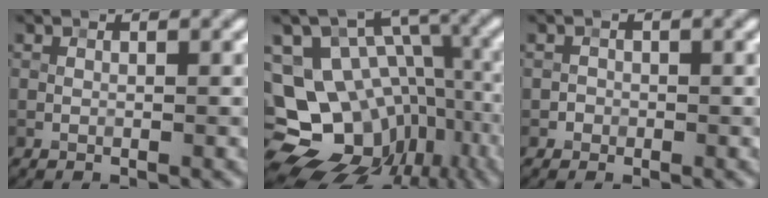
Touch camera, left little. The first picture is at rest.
{"total": 16.0, "force": [-6.0, 12.7, 7.6], "torque": [-0.150, 0.002, -0.071]}
{"total": 0.8, "force": [-0.3, 0.7, -0.1], "torque": [0.012, -0.001, -0.005]}